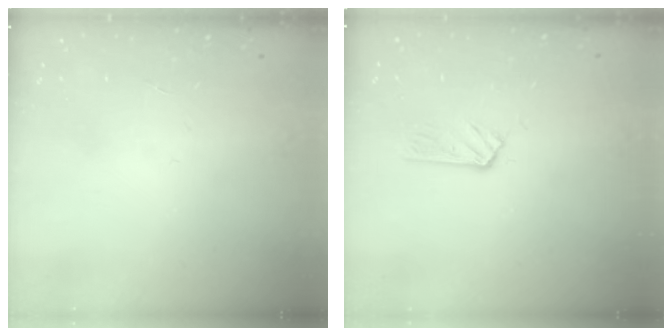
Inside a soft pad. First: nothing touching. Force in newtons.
{"total": 3.8, "press": 3.8, "slide": 0.3}